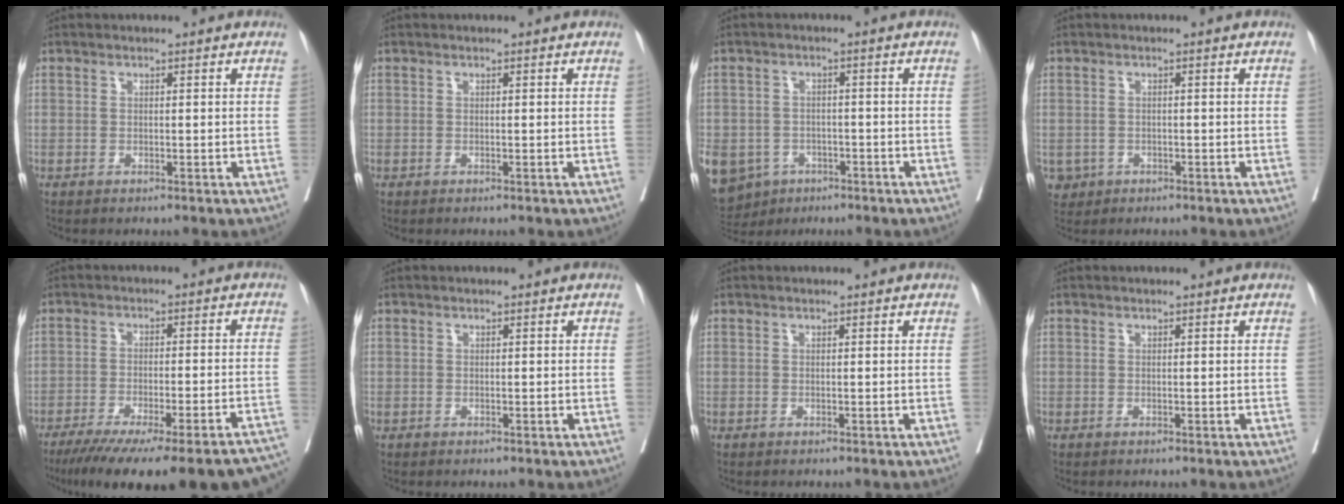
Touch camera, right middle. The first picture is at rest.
{"total": 0.0}
{"total": 13.5, "force": [-7.0, 10.6, 4.7], "torque": [-0.137, -0.004, -0.094]}
{"total": 1.1, "force": [-0.3, 1.1, 0.2], "torque": [-0.002, 0.005, 0.001]}
{"total": 26.8, "force": [-22.4, 3.3, 14.4], "torque": [-0.158, -0.033, -0.291]}
{"total": 0.0}
{"total": 0.0}
{"total": 0.0}